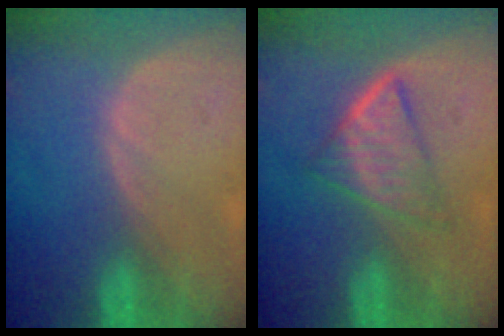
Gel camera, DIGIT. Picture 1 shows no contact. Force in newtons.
{"total": 6.3, "press": 5.4, "slide": 3.1}